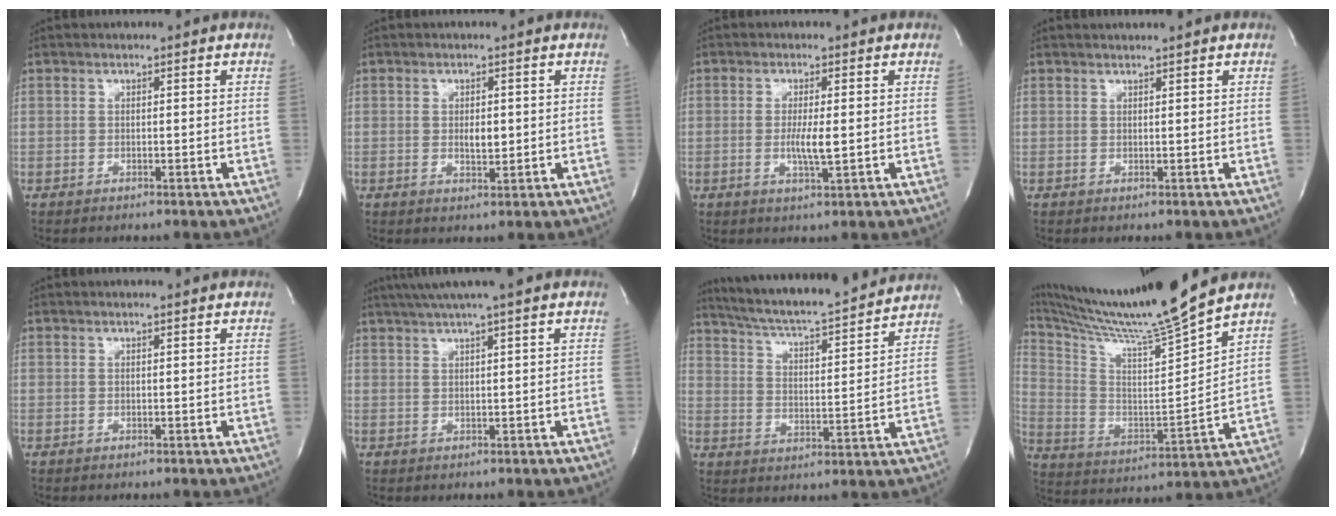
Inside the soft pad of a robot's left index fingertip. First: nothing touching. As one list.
[{"total": 2.3, "force": [0.1, 1.1, 2.1], "torque": [-0.035, -0.002, 0.004]}, {"total": 3.7, "force": [-0.3, 0.3, 3.6], "torque": [-0.073, -0.007, -0.004]}, {"total": 1.8, "force": [1.8, -0.3, 0.5], "torque": [-0.007, 0.010, 0.030]}, {"total": 1.7, "force": [1.6, -0.1, 0.5], "torque": [-0.012, 0.007, 0.020]}, {"total": 7.0, "force": [5.5, -1.1, 4.1], "torque": [-0.067, 0.026, 0.083]}, {"total": 20.0, "force": [18.3, 1.6, 7.8], "torque": [-0.134, -0.003, 0.268]}, {"total": 19.5, "force": [17.2, -2.3, 8.8], "torque": [-0.176, -0.045, 0.291]}]